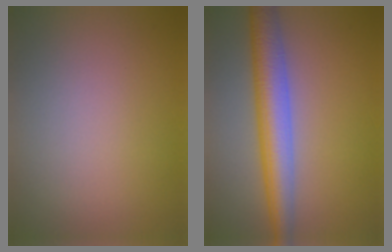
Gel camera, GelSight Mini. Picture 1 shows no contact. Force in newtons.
{"total": 5.8, "press": 5.8, "slide": 0.1}